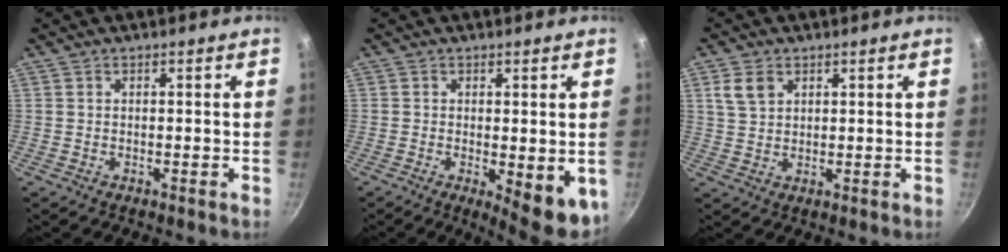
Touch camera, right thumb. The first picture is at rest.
{"total": 7.9, "force": [-1.2, 2.9, 7.2], "torque": [-0.081, -0.008, -0.008]}
{"total": 4.5, "force": [2.0, 3.1, 2.5], "torque": [-0.035, -0.002, 0.041]}